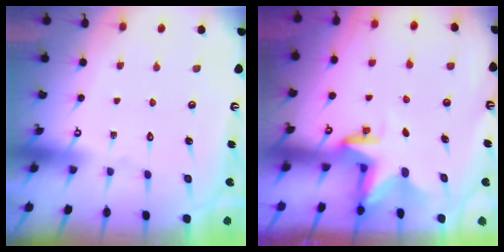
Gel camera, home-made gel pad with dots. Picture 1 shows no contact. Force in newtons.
{"total": 2.8, "press": 2.8, "slide": 0.2}